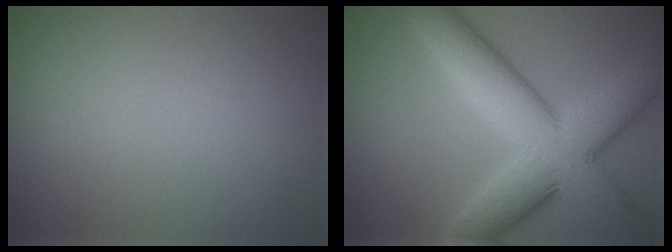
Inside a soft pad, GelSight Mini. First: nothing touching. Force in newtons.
{"total": 10.2, "press": 10.1, "slide": 0.3}